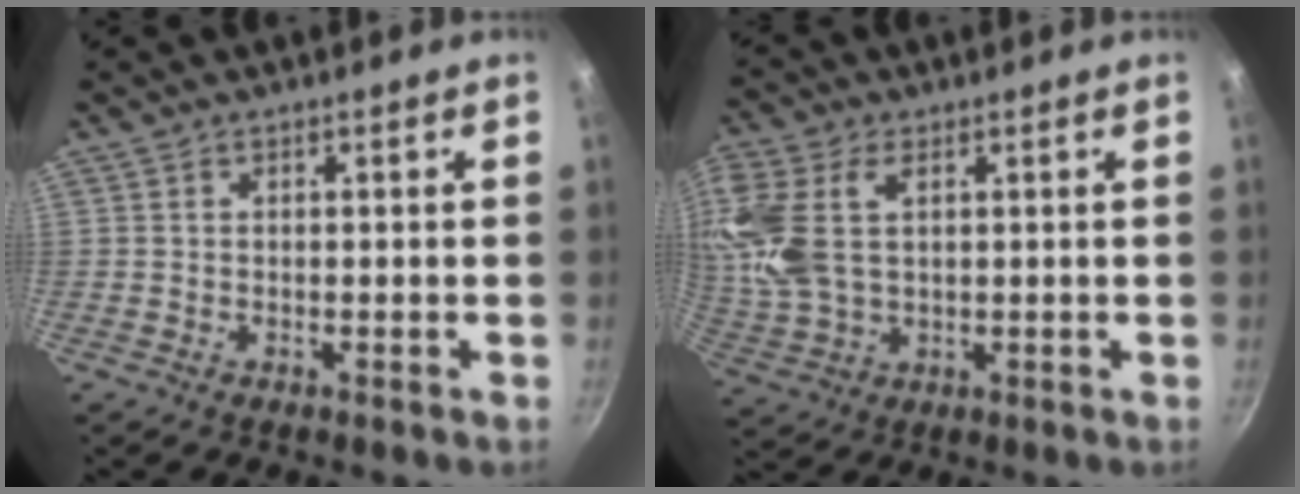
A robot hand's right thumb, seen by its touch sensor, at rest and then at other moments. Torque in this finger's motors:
{"motor_torque": [-0.28, 0.81, 0.13, 0.01, 0.31]}